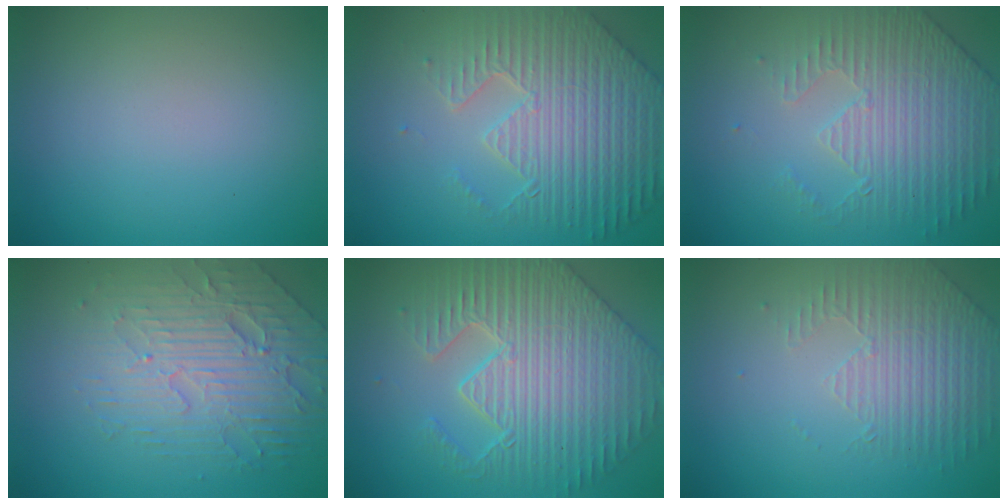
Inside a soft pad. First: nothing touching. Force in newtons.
{"total": 7.9, "press": 5.9, "slide": 5.3}
{"total": 4.4, "press": 3.5, "slide": 2.6}
{"total": 5.2, "press": 4.2, "slide": 3.0}
{"total": 6.6, "press": 5.7, "slide": 3.3}
{"total": 2.1, "press": 1.8, "slide": 1.0}